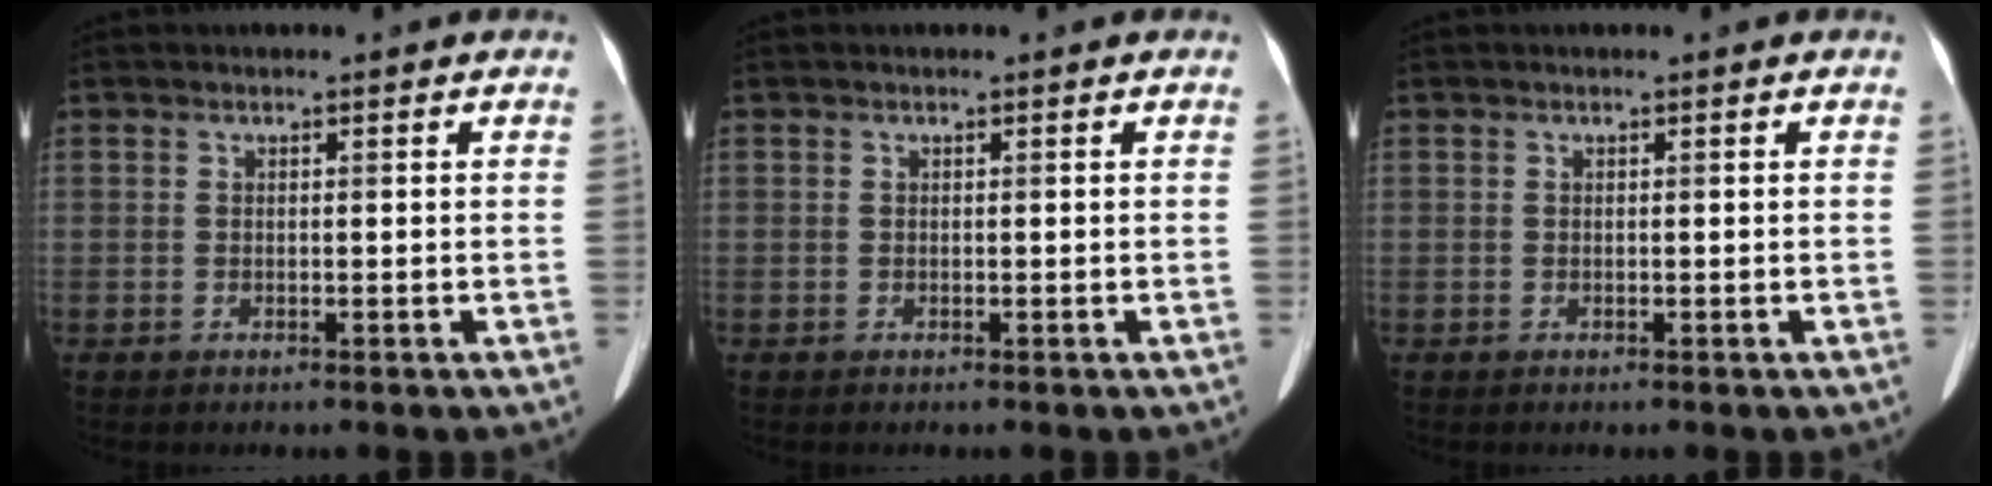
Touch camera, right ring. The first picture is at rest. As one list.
[{"total": 0.0}, {"total": 0.0}]